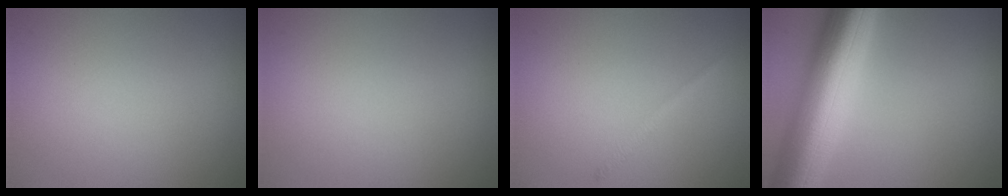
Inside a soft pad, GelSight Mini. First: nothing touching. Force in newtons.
{"total": 0.0}
{"total": 0.9, "press": 0.9, "slide": 0.1}
{"total": 11.7, "press": 11.7, "slide": 0.2}